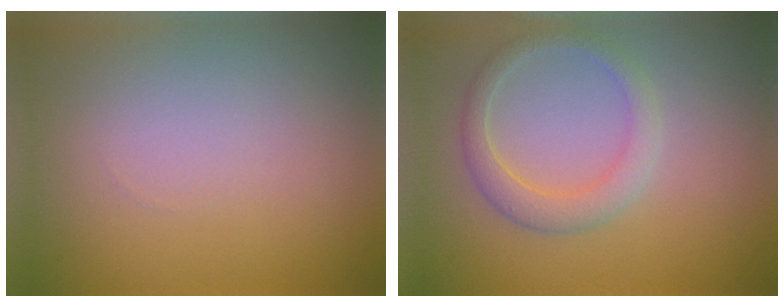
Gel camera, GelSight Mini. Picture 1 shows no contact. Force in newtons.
{"total": 2.8, "press": 2.8, "slide": 0.3}